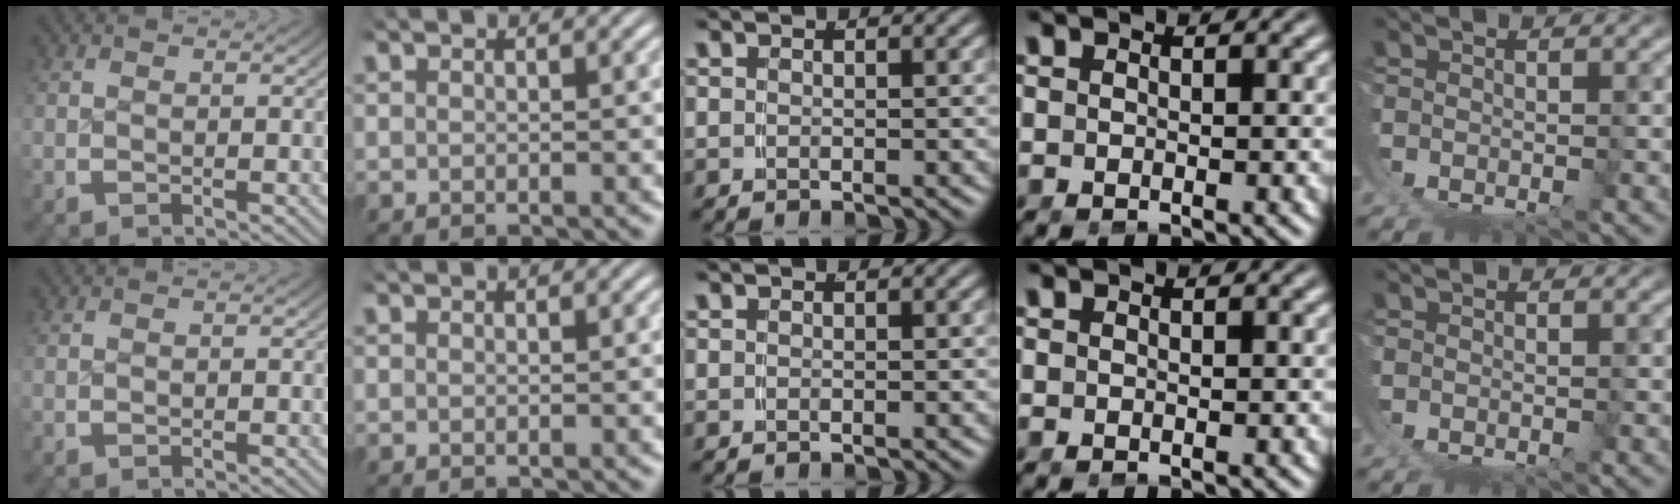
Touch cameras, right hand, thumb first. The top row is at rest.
{}